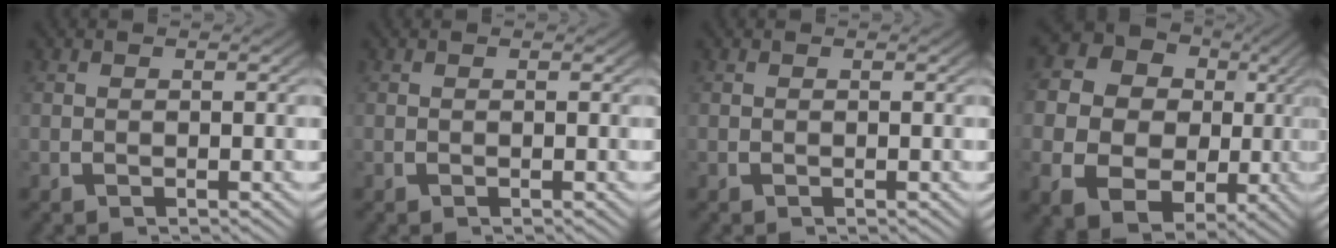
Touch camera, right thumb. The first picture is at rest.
{"total": 0.0}
{"total": 0.0}
{"total": 18.6, "force": [1.8, 15.1, 10.7], "torque": [-0.249, -0.041, 0.031]}